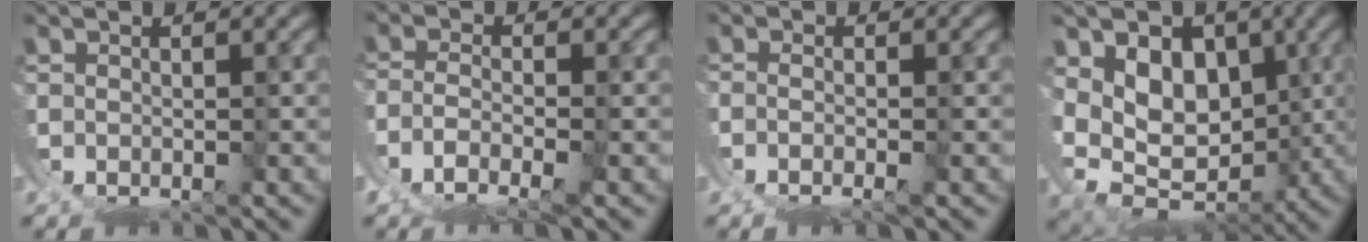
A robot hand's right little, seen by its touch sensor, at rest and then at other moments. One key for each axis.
{"total": 3.1, "fx": -1.2, "fy": 1.3, "fz": 2.6, "tx": -0.059, "ty": -0.014, "tz": -0.013}
{"total": 1.7, "fx": -0.6, "fy": -0.6, "fz": 1.4, "tx": -0.022, "ty": -0.002, "tz": -0.008}
{"total": 10.4, "fx": 1.3, "fy": 8.5, "fz": 5.8, "tx": -0.137, "ty": -0.036, "tz": 0.031}